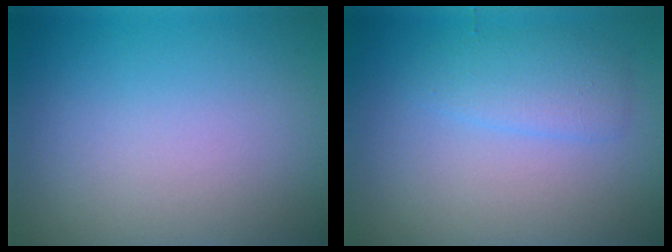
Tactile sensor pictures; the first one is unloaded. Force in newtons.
{"total": 2.4, "press": 2.4, "slide": 0.1}